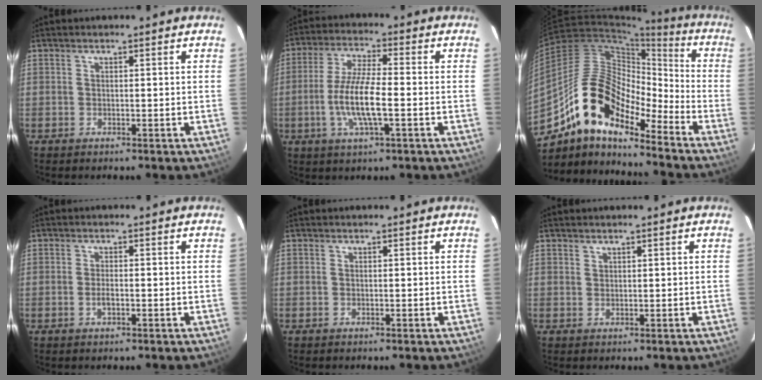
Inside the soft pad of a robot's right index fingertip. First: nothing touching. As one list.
[{"total": 10.0, "force": [-2.4, 2.0, 9.5], "torque": [-0.191, -0.003, -0.050]}, {"total": 16.8, "force": [-12.2, 6.2, 9.7], "torque": [-0.164, 0.006, -0.244]}, {"total": 1.9, "force": [-0.6, 0.8, 1.6], "torque": [-0.032, 0.000, -0.011]}, {"total": 0.0}, {"total": 0.8, "force": [0.7, 0.3, 0.1], "torque": [-0.001, 0.002, 0.014]}]